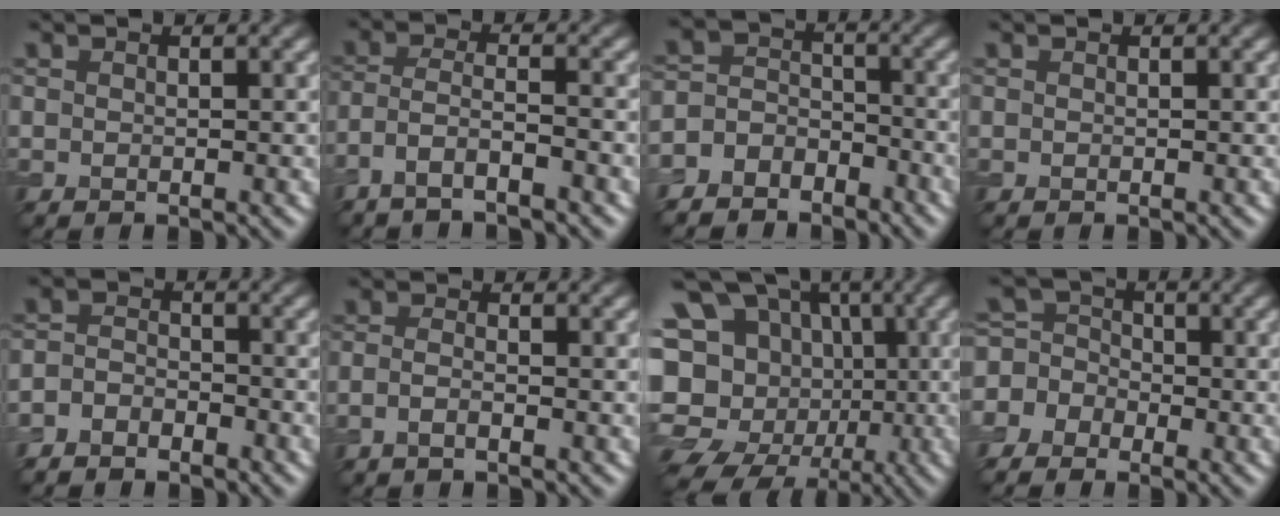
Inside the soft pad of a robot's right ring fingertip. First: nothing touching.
{"total": 3.7, "force": [-2.8, 0.7, 2.4], "torque": [-0.048, 0.005, -0.060]}
{"total": 6.4, "force": [-5.0, 4.0, 0.7], "torque": [0.010, -0.004, -0.092]}
{"total": 0.0}
{"total": 2.9, "force": [-2.3, 1.5, 0.8], "torque": [-0.015, 0.003, -0.054]}
{"total": 1.4, "force": [-0.8, 0.4, 1.0], "torque": [-0.022, -0.003, -0.020]}
{"total": 16.8, "force": [-4.2, 13.8, 8.6], "torque": [-0.157, -0.004, -0.063]}
{"total": 4.0, "force": [-1.3, 3.5, 1.4], "torque": [-0.016, 0.022, -0.039]}